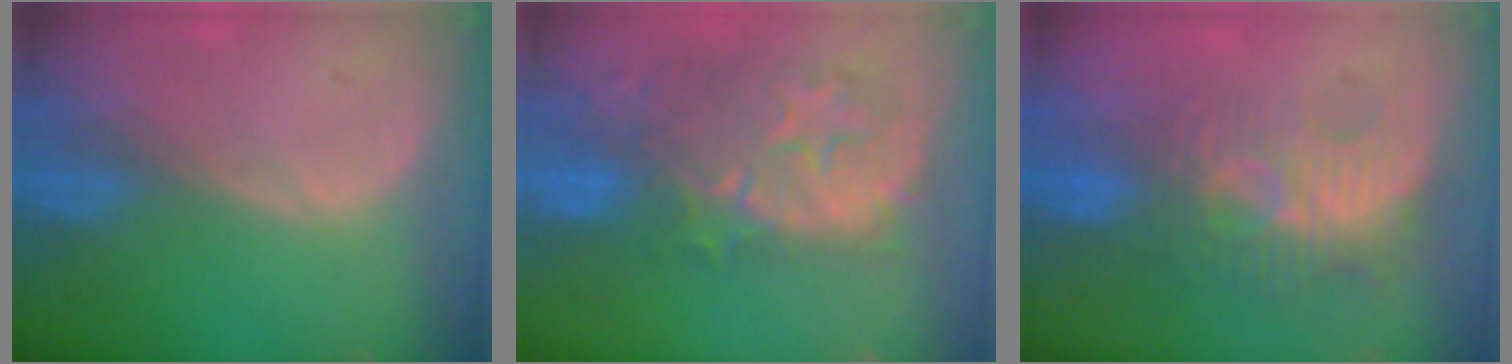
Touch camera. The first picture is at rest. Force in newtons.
{"total": 10.6, "press": 10.0, "slide": 3.6}
{"total": 9.4, "press": 8.5, "slide": 4.1}